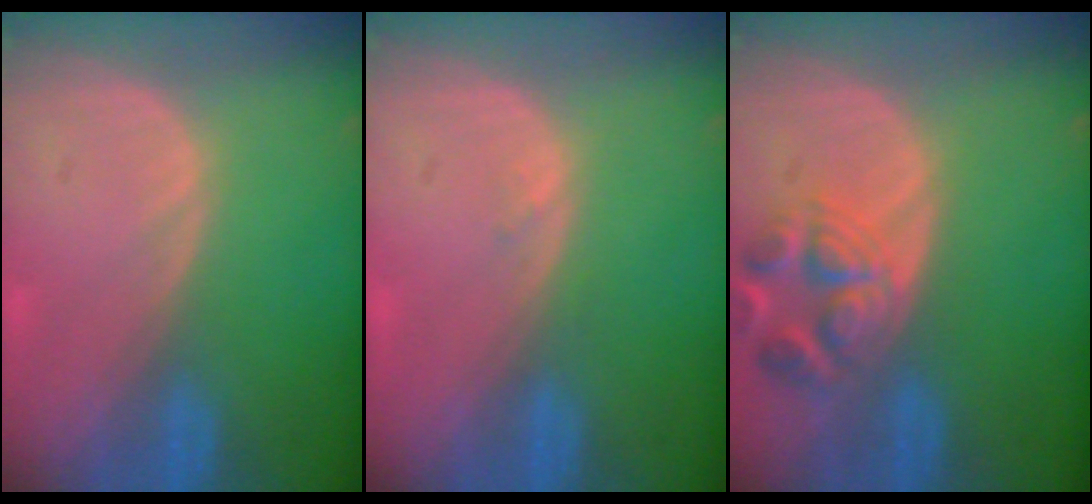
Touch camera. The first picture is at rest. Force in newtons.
{"total": 0.7, "press": 0.6, "slide": 0.3}
{"total": 6.9, "press": 6.3, "slide": 2.7}